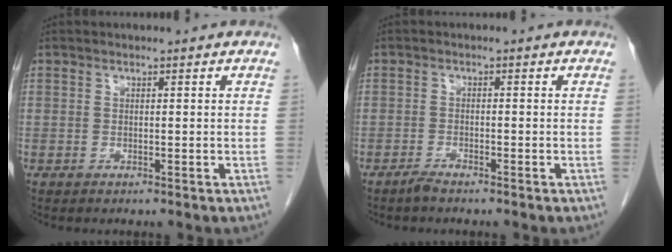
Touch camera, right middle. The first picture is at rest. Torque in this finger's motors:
{"motor_torque": [-0.03, -0.04, -0.04, 0.00]}